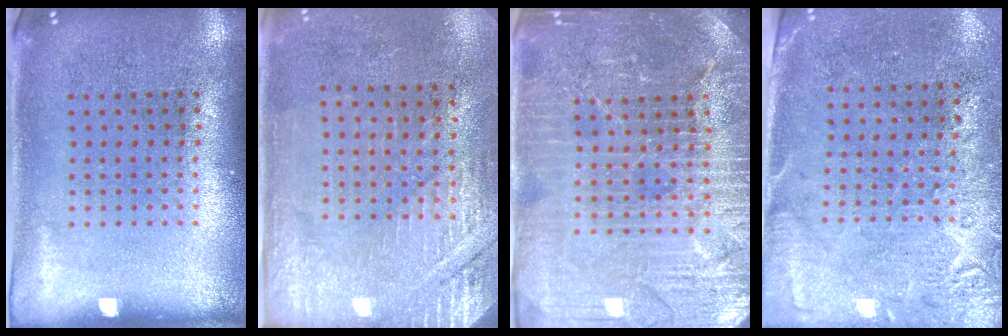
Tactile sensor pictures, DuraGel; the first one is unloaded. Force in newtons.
{"total": 2.9, "press": 2.7, "slide": 1.1}
{"total": 4.4, "press": 4.1, "slide": 1.5}
{"total": 2.8, "press": 2.4, "slide": 1.5}